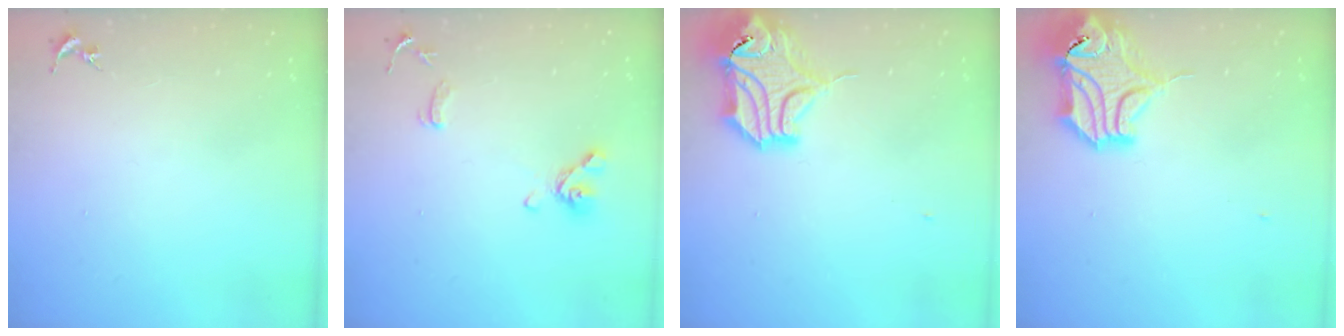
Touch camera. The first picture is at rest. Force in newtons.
{"total": 11.6, "press": 11.4, "slide": 2.1}
{"total": 16.0, "press": 15.9, "slide": 2.1}
{"total": 16.0, "press": 15.9, "slide": 2.1}